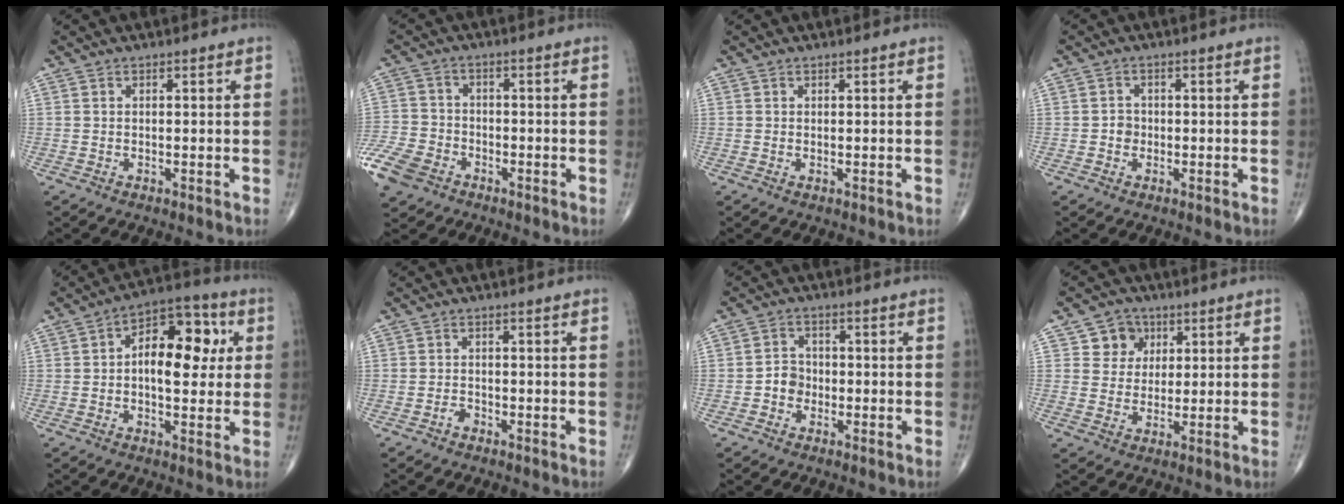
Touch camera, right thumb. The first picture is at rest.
{"total": 9.2, "force": [-5.2, 6.4, 4.0], "torque": [-0.087, 0.013, -0.102]}
{"total": 0.0}
{"total": 1.9, "force": [-0.4, 1.7, 0.7], "torque": [0.000, 0.007, -0.010]}
{"total": 13.1, "force": [1.7, 7.4, 10.7], "torque": [-0.131, 0.023, 0.017]}
{"total": 1.3, "force": [-0.9, 0.7, 0.4], "torque": [-0.007, 0.004, -0.019]}
{"total": 3.6, "force": [-1.2, 3.1, 1.4], "torque": [-0.006, 0.013, -0.029]}
{"total": 5.9, "force": [2.4, 5.2, 1.3], "torque": [0.010, -0.005, 0.038]}